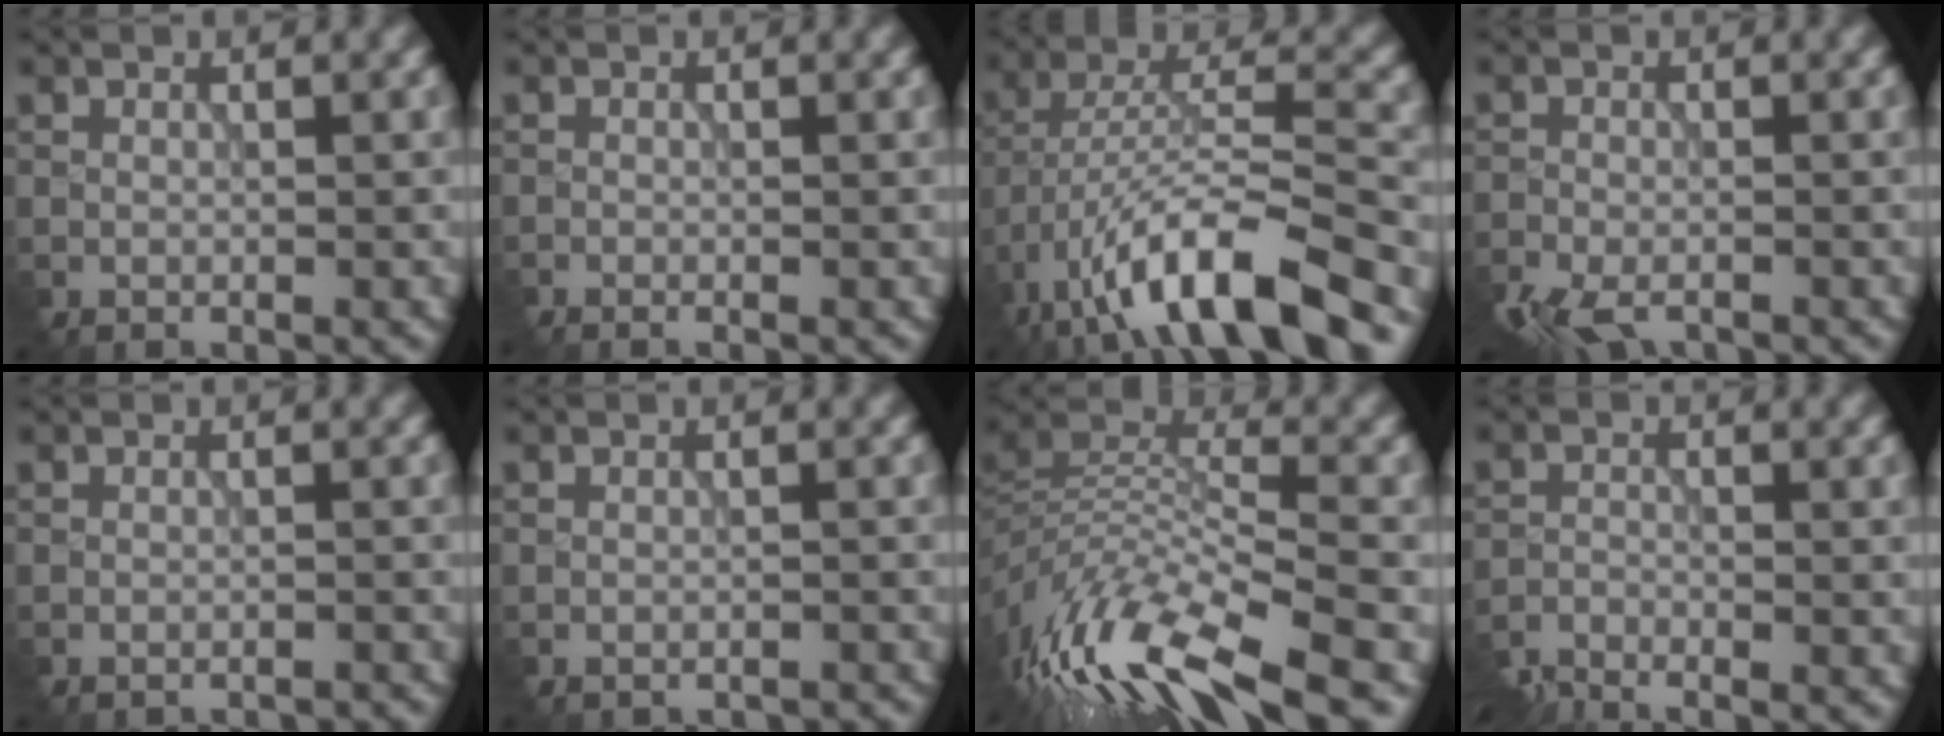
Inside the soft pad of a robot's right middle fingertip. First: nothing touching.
{"total": 0.9, "force": [-0.4, 0.5, 0.6], "torque": [0.009, 0.006, -0.012]}
{"total": 11.7, "force": [-7.3, 3.3, 8.5], "torque": [-0.155, 0.008, -0.131]}
{"total": 4.3, "force": [-3.5, 1.2, 2.1], "torque": [-0.048, -0.012, -0.064]}
{"total": 2.3, "force": [-2.2, 0.2, 0.5], "torque": [0.000, 0.000, -0.032]}
{"total": 2.2, "force": [-2.2, 0.2, 0.4], "torque": [-0.003, -0.003, -0.030]}
{"total": 12.3, "force": [-8.0, 3.8, 8.5], "torque": [-0.187, 0.007, -0.143]}
{"total": 3.3, "force": [-3.2, 0.3, 0.7], "torque": [-0.023, -0.007, -0.066]}